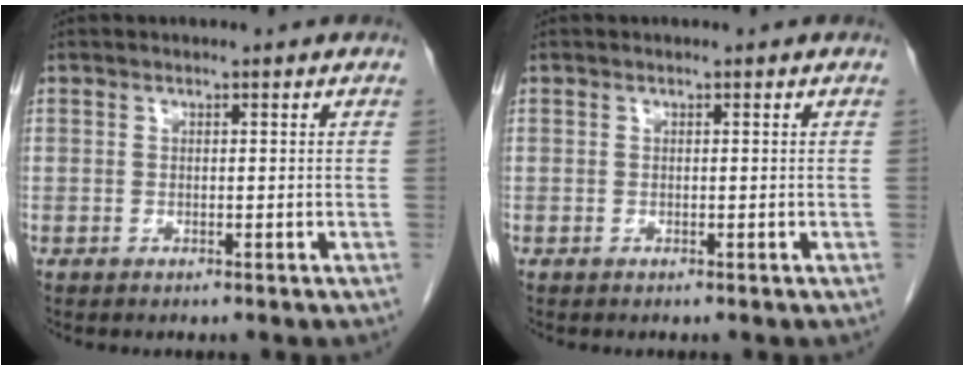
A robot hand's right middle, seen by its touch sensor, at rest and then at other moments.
{"total": 0.0}